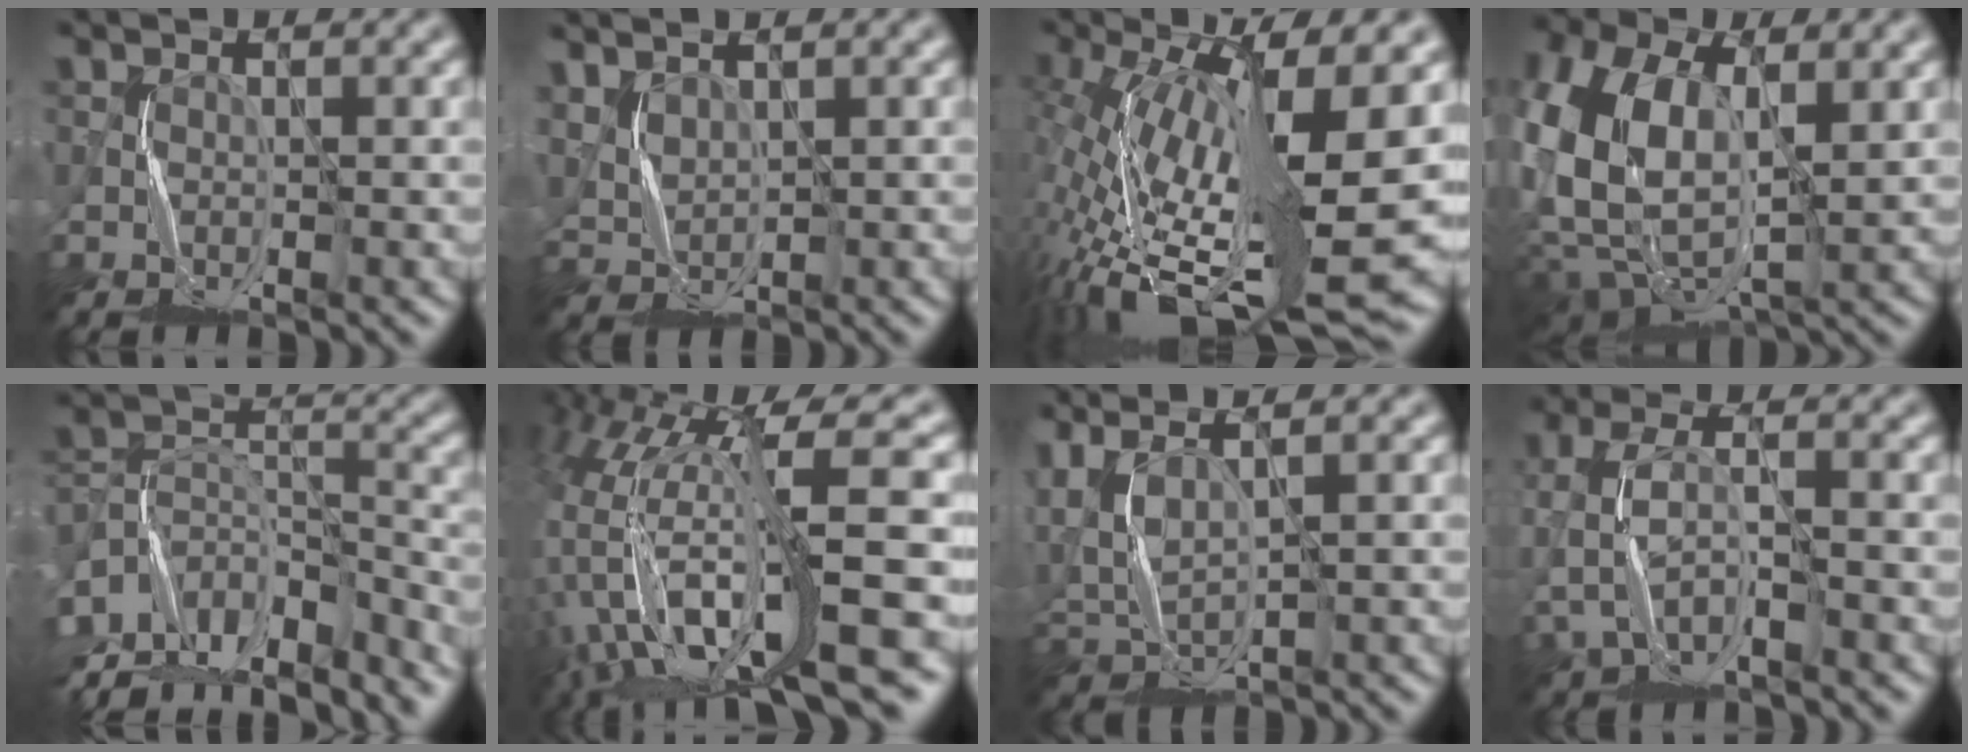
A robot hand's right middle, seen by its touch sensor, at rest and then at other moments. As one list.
[{"total": 2.4, "force": [2.1, 1.0, 0.5], "torque": [-0.021, 0.004, 0.050]}, {"total": 16.0, "force": [-2.4, 5.5, 14.9], "torque": [-0.287, -0.011, -0.037]}, {"total": 12.2, "force": [1.4, 8.1, 9.0], "torque": [-0.215, -0.014, 0.032]}, {"total": 10.8, "force": [-8.5, 4.7, 4.6], "torque": [-0.103, 0.014, -0.136]}, {"total": 12.8, "force": [-3.2, 3.4, 11.9], "torque": [-0.240, 0.023, -0.048]}, {"total": 3.7, "force": [1.9, 1.6, 2.7], "torque": [-0.079, 0.009, 0.041]}, {"total": 2.9, "force": [-1.7, 1.4, 1.9], "torque": [-0.054, 0.004, -0.033]}]